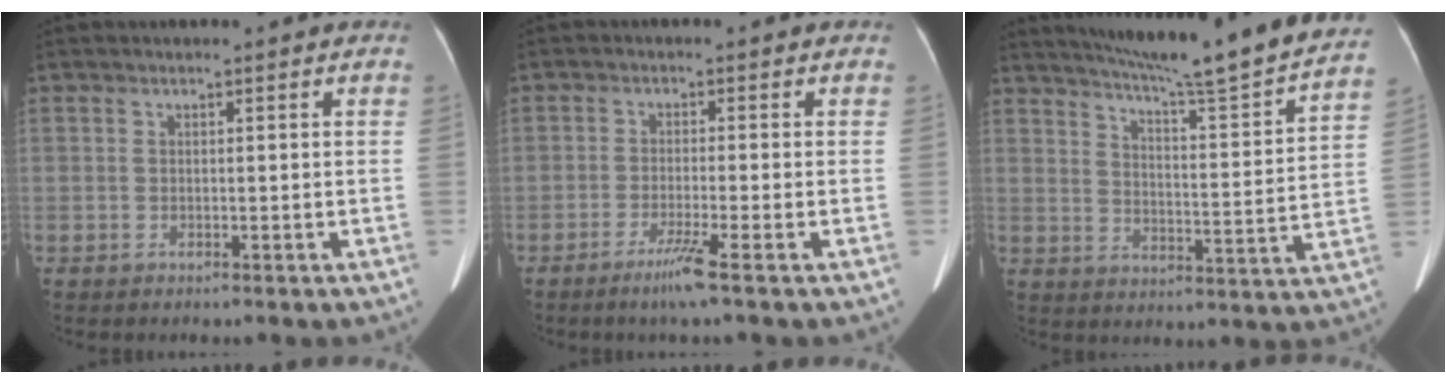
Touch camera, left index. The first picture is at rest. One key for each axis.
{"total": 3.9, "fx": -2.5, "fy": -0.9, "fz": 2.8, "tx": -0.060, "ty": -0.012, "tz": -0.049}
{"total": 22.5, "fx": 20.2, "fy": -0.8, "fz": 9.9, "tx": -0.155, "ty": -0.055, "tz": 0.266}